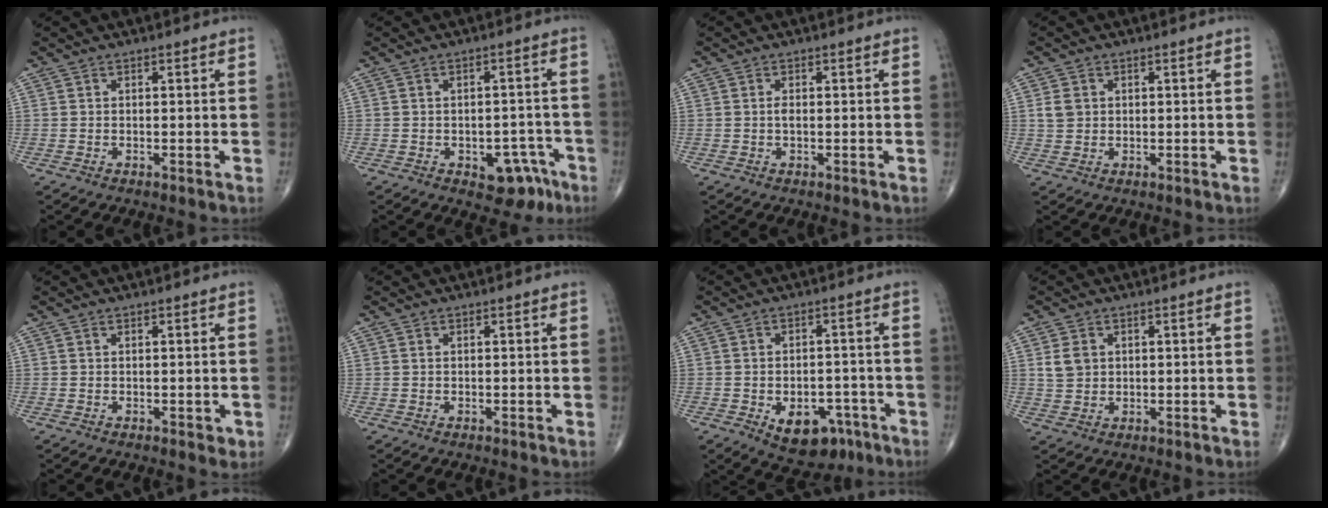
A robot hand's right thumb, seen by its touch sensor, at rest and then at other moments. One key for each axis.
{"total": 7.3, "fx": -3.7, "fy": 4.4, "fz": 4.4, "tx": -0.021, "ty": 0.030, "tz": -0.040}
{"total": 1.0, "fx": -0.1, "fy": 0.5, "fz": 0.9, "tx": -0.018, "ty": 0.001, "tz": -0.002}
{"total": 2.9, "fx": 0.6, "fy": 2.5, "fz": 1.4, "tx": -0.018, "ty": 0.001, "tz": 0.015}
{"total": 1.7, "fx": -0.1, "fy": 1.0, "fz": 1.4, "tx": -0.009, "ty": -0.003, "tz": 0.000}
{"total": 0.0}
{"total": 10.3, "fx": -4.8, "fy": 6.6, "fz": 6.3, "tx": -0.062, "ty": 0.028, "tz": -0.057}
{"total": 3.9, "fx": 1.0, "fy": 3.1, "fz": 2.1, "tx": -0.028, "ty": -0.001, "tz": 0.024}